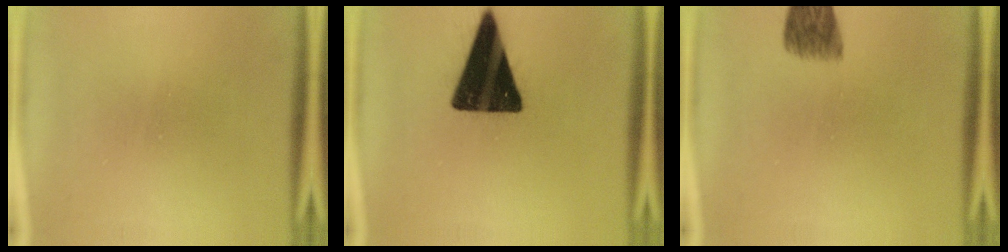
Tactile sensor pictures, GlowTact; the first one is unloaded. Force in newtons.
{"total": 18.6}
{"total": 5.4}